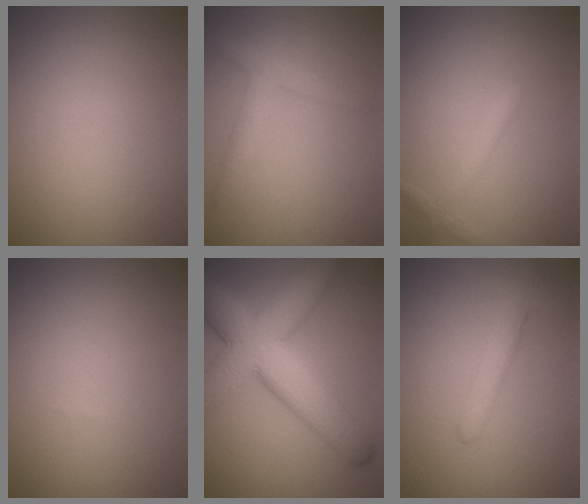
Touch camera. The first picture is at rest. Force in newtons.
{"total": 2.1, "press": 2.1, "slide": 0.1}
{"total": 1.4, "press": 1.4, "slide": 0.1}
{"total": 0.0}
{"total": 9.2, "press": 9.2, "slide": 0.3}
{"total": 2.4, "press": 2.4, "slide": 0.1}